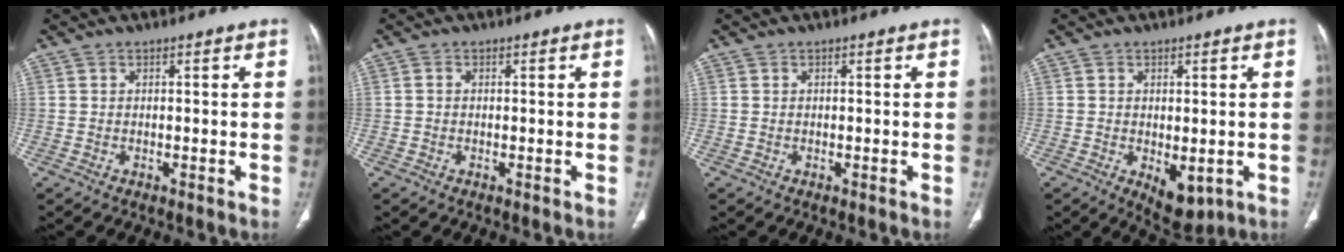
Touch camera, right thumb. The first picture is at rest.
{"total": 0.6, "force": [0.0, 0.5, 0.3], "torque": [-0.006, 0.001, -0.003]}
{"total": 0.0}
{"total": 6.0, "force": [-1.5, 3.2, 4.8], "torque": [-0.057, -0.009, -0.006]}